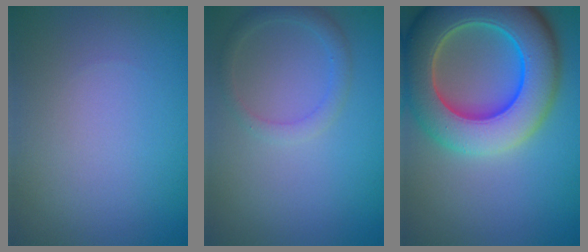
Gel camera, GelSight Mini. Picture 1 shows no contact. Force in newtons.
{"total": 1.8, "press": 1.8, "slide": 0.1}
{"total": 12.1, "press": 12.1, "slide": 0.6}